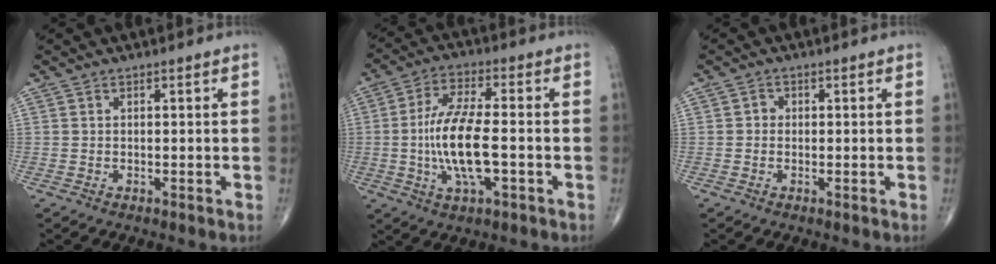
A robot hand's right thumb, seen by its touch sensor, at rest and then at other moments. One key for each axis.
{"total": 12.7, "fx": -1.9, "fy": 4.4, "fz": 11.7, "tx": -0.237, "ty": 0.013, "tz": -0.035}
{"total": 1.2, "fx": -0.1, "fy": 1.1, "fz": 0.5, "tx": 0.000, "ty": 0.004, "tz": -0.005}